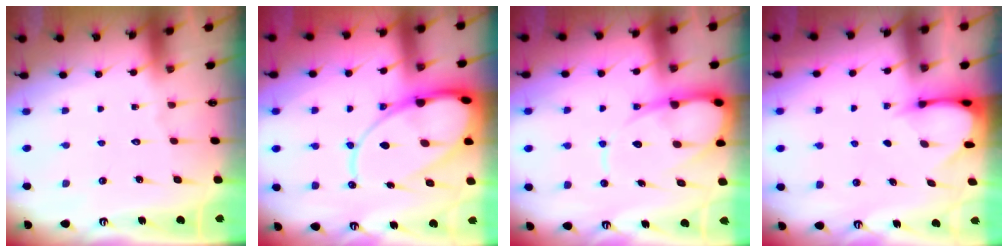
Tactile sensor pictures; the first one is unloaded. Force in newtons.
{"total": 19.3, "press": 19.2, "slide": 2.0}
{"total": 12.3, "press": 12.2, "slide": 1.3}
{"total": 3.6, "press": 3.6, "slide": 0.3}